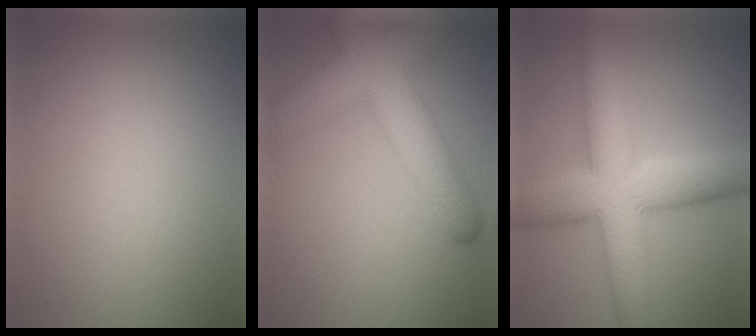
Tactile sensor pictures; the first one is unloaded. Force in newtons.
{"total": 9.3, "press": 9.3, "slide": 0.5}
{"total": 9.3, "press": 9.3, "slide": 0.1}